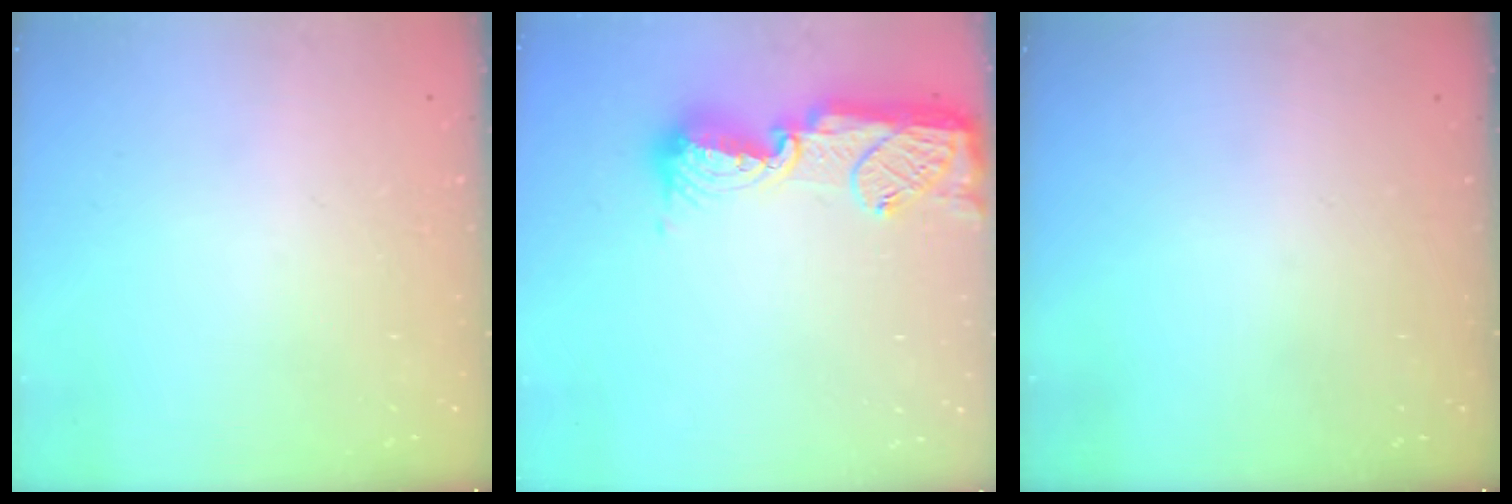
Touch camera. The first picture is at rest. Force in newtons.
{"total": 15.5, "press": 15.4, "slide": 0.9}
{"total": 0.0}